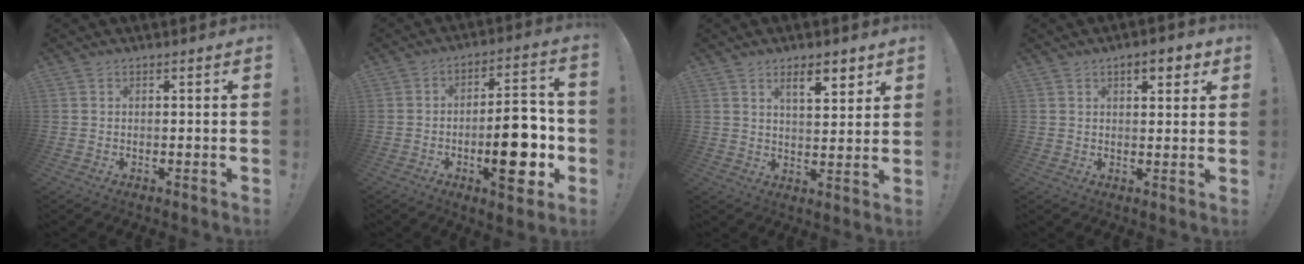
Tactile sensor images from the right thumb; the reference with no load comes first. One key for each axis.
{"total": 17.1, "fx": -4.2, "fy": 6.4, "fz": 15.3, "tx": -0.213, "ty": 0.016, "tz": -0.062}
{"total": 7.8, "fx": 4.8, "fy": 2.3, "fz": 5.7, "tx": -0.081, "ty": -0.021, "tz": 0.078}
{"total": 5.3, "fx": 2.9, "fy": 2.3, "fz": 3.7, "tx": -0.041, "ty": -0.012, "tz": 0.045}